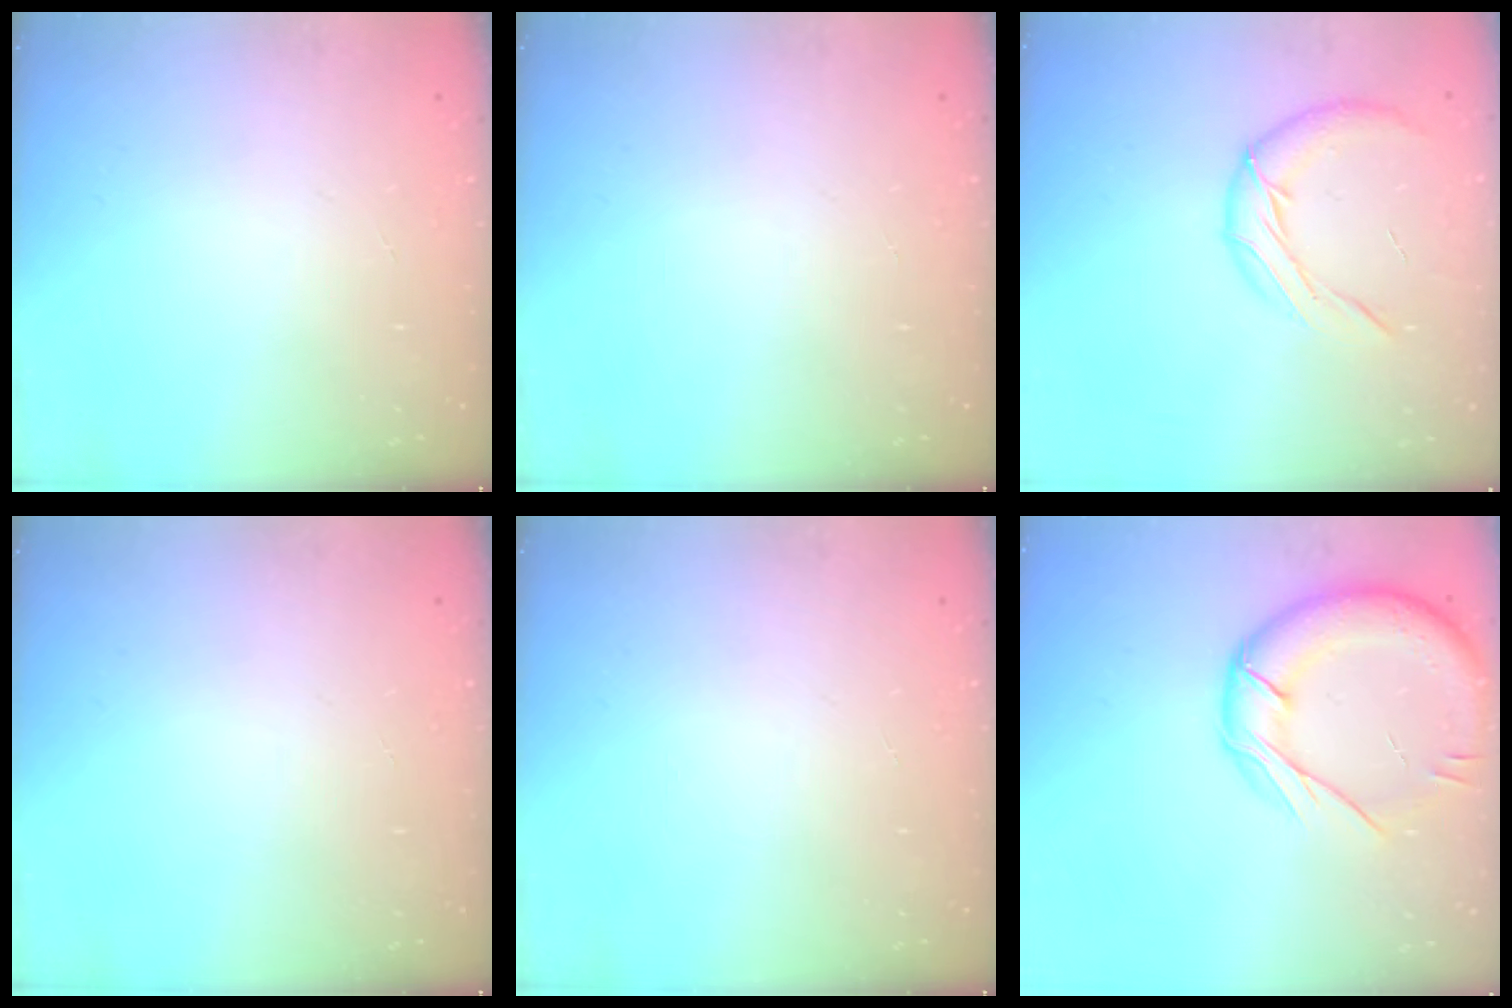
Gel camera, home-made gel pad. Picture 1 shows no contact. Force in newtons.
{"total": 0.0}
{"total": 10.3, "press": 10.2, "slide": 1.2}
{"total": 0.0}
{"total": 0.0}
{"total": 17.8, "press": 17.7, "slide": 1.7}